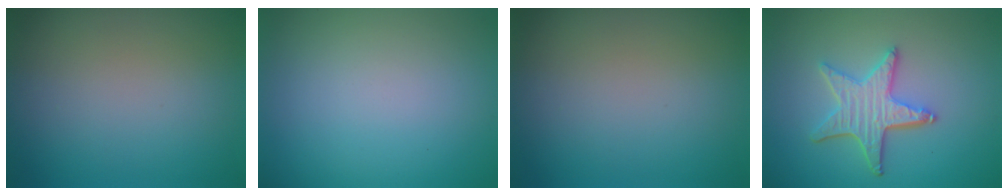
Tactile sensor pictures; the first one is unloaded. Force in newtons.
{"total": 0.0}
{"total": 0.0}
{"total": 4.4, "press": 3.7, "slide": 2.4}